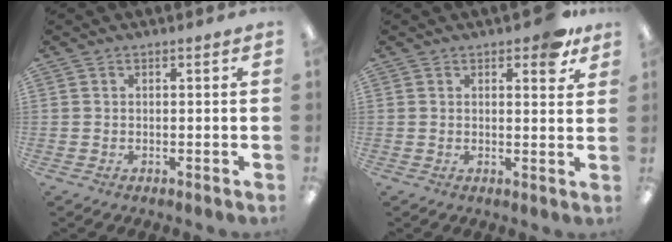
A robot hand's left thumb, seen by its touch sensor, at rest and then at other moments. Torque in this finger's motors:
{"motor_torque": [0.71, 0.40, 0.66, -0.54, 0.03]}